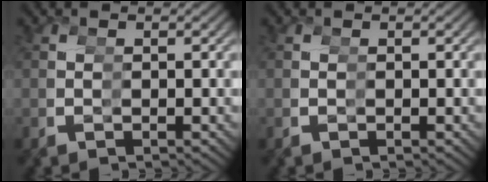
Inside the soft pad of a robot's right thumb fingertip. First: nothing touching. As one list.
[{"total": 0.0}]